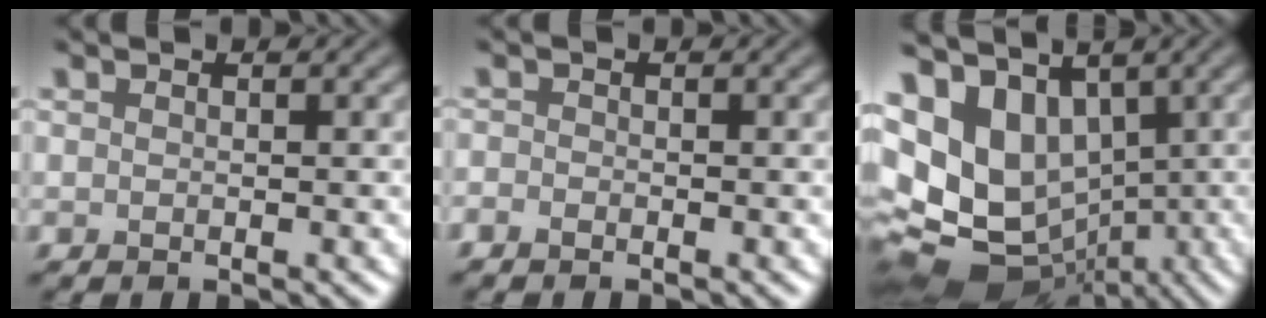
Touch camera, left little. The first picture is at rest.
{"total": 0.7, "force": [-0.6, 0.3, 0.3], "torque": [-0.003, -0.002, -0.013]}
{"total": 12.0, "force": [0.1, 9.6, 7.2], "torque": [-0.146, -0.015, 0.033]}